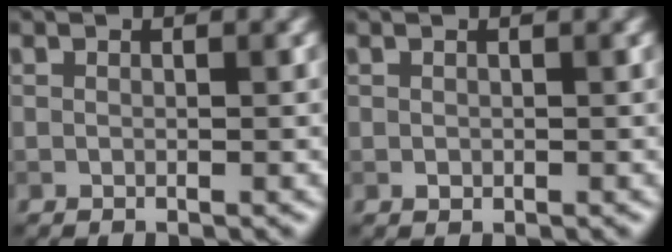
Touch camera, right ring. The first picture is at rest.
{"total": 0.5, "force": [0.1, 0.5, 0.2], "torque": [0.000, -0.001, 0.001]}